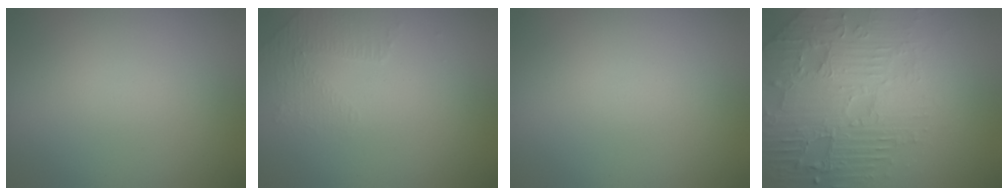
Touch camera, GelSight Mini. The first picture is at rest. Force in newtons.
{"total": 1.4, "press": 0.8, "slide": 1.1}
{"total": 0.0}
{"total": 7.9, "press": 5.7, "slide": 5.4}